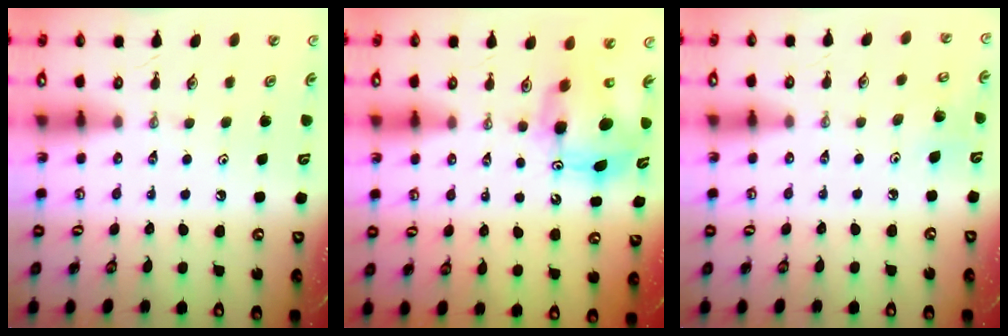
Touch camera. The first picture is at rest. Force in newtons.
{"total": 9.8, "press": 9.7, "slide": 0.9}
{"total": 7.2, "press": 7.0, "slide": 1.5}